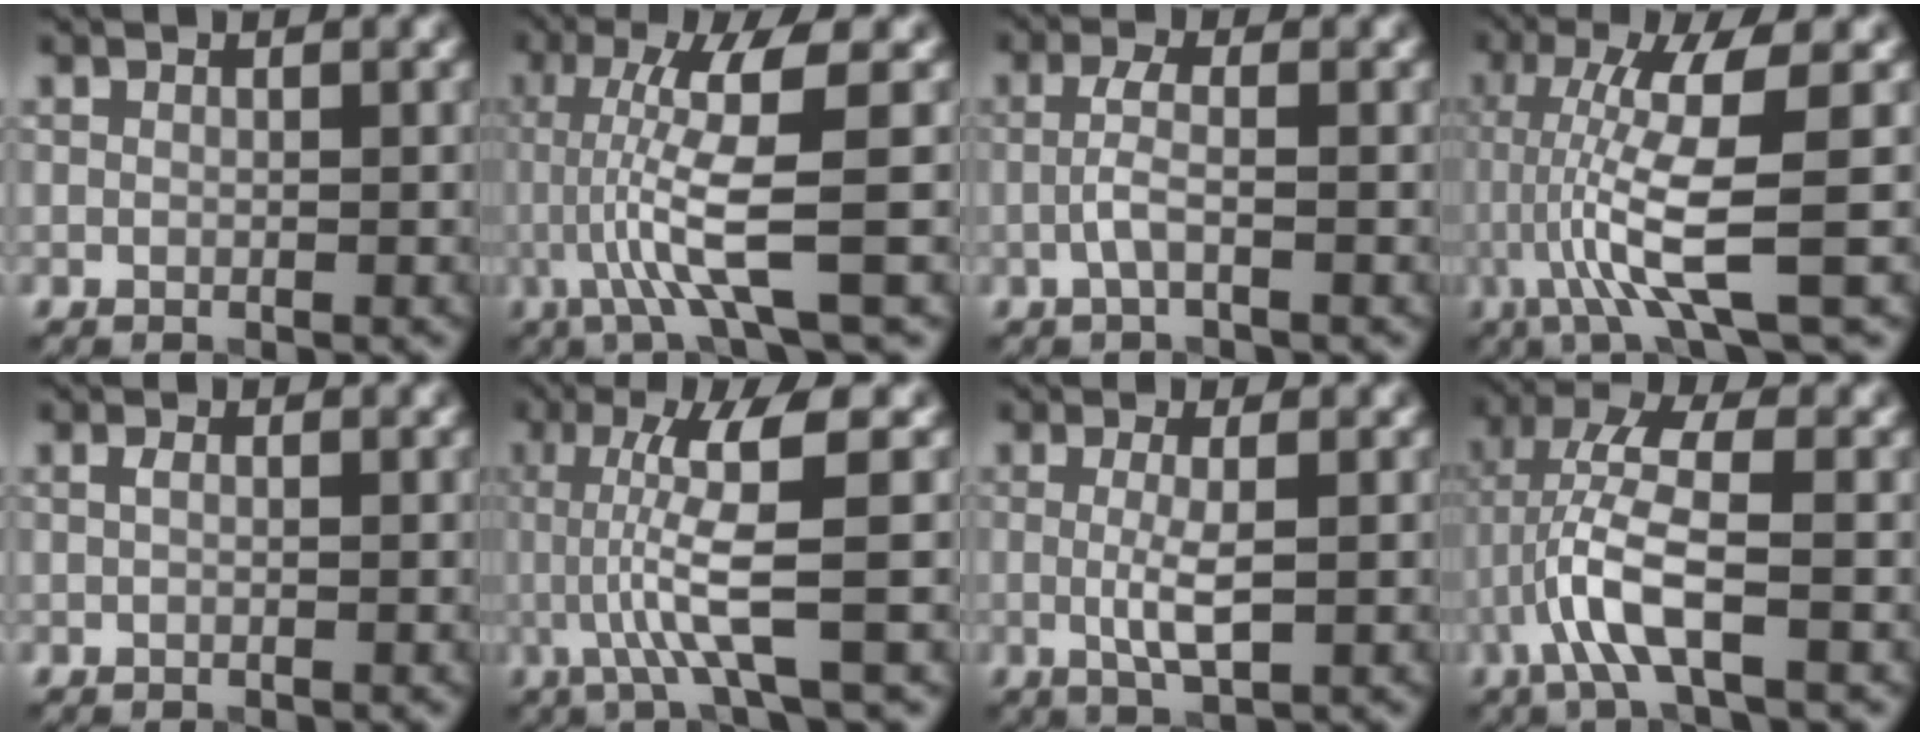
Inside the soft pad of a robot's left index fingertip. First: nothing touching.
{"total": 7.3, "force": [-0.8, 0.8, 7.2], "torque": [-0.138, 0.003, -0.010]}
{"total": 2.2, "force": [-0.4, 0.5, 2.1], "torque": [-0.046, 0.005, -0.013]}
{"total": 8.0, "force": [-1.2, 1.0, 7.9], "torque": [-0.147, 0.000, -0.019]}
{"total": 0.6, "force": [0.1, 0.3, 0.5], "torque": [-0.014, 0.002, 0.001]}
{"total": 6.8, "force": [0.0, 0.9, 6.7], "torque": [-0.128, 0.004, 0.003]}
{"total": 2.9, "force": [0.0, 0.6, 2.9], "torque": [-0.062, -0.005, 0.000]}
{"total": 5.8, "force": [-1.8, 1.1, 5.4], "torque": [-0.117, 0.016, -0.042]}